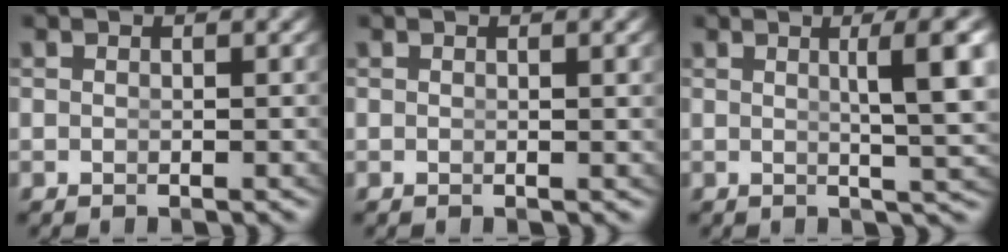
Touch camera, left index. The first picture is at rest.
{"total": 0.6, "force": [0.3, -0.2, 0.5], "torque": [-0.005, -0.001, 0.005]}
{"total": 5.6, "force": [1.3, 0.5, 5.4], "torque": [-0.064, 0.001, 0.023]}